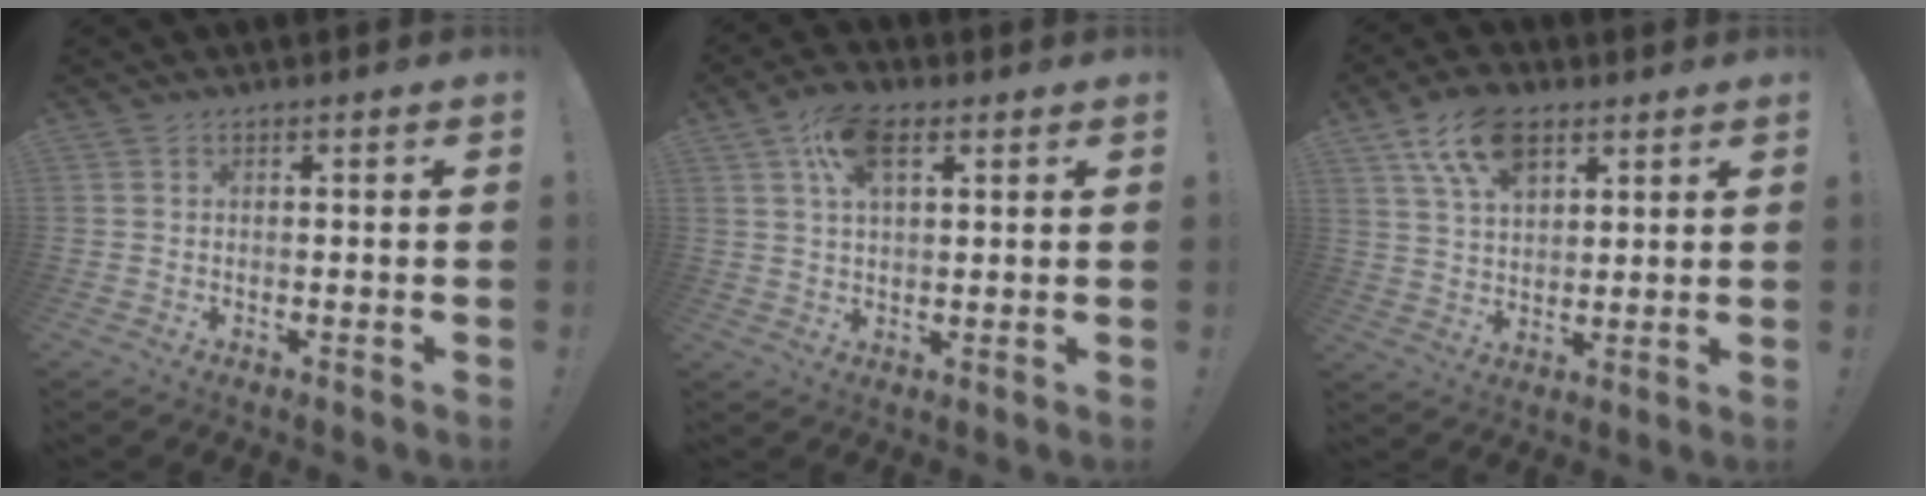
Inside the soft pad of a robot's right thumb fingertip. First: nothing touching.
{"total": 10.1, "force": [4.5, 5.4, 7.2], "torque": [-0.121, 0.003, 0.084]}
{"total": 12.8, "force": [7.3, 7.3, 7.6], "torque": [-0.136, -0.017, 0.139]}